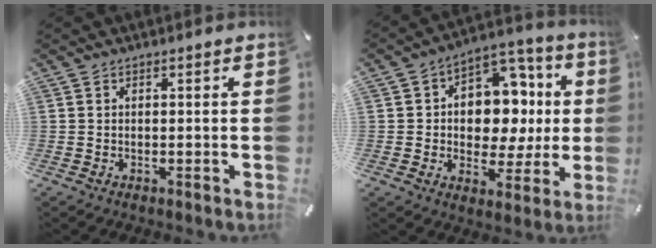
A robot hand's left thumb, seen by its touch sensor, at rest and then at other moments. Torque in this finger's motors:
{"motor_torque": [2.28, 2.29, 1.14, -0.14, 0.14]}